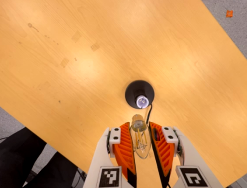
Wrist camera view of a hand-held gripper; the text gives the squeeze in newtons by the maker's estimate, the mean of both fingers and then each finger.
{"total": 11.6, "left": 12.2, "right": 11.0}